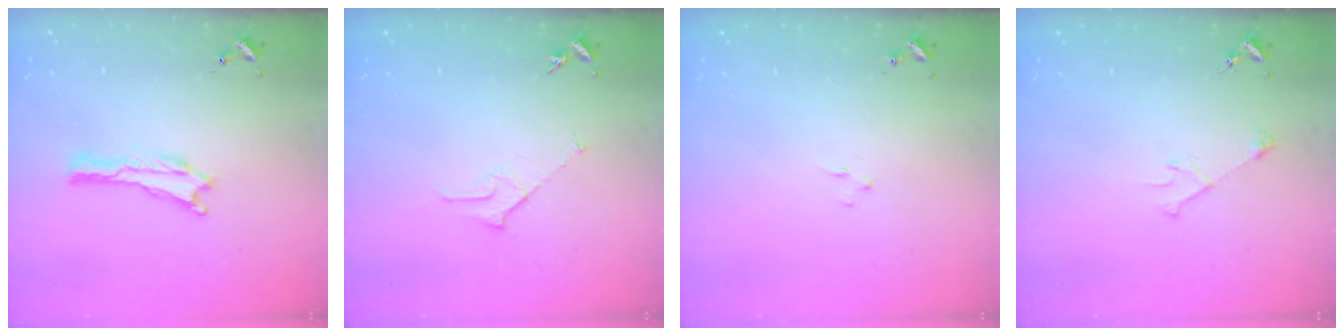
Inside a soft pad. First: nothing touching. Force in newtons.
{"total": 2.3, "press": 2.3, "slide": 0.2}
{"total": 0.7, "press": 0.7, "slide": 0.2}
{"total": 2.9, "press": 2.9, "slide": 0.3}